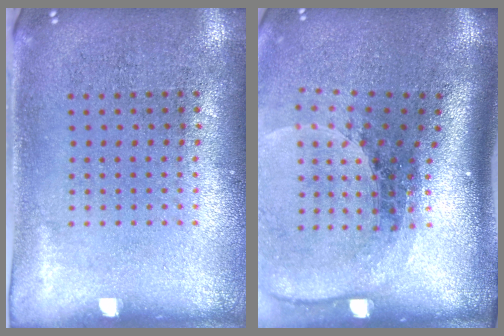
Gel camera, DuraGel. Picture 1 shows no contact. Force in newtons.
{"total": 2.6, "press": 1.9, "slide": 1.8}